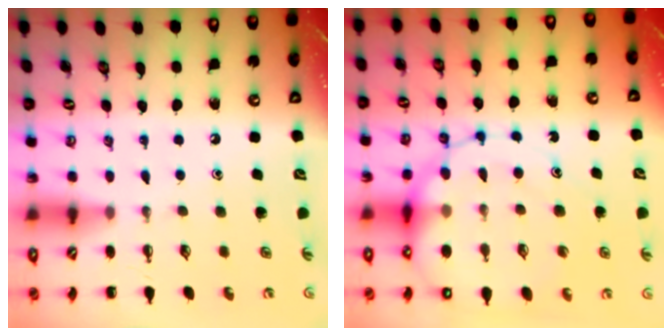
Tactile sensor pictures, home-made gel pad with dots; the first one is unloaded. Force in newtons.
{"total": 18.5, "press": 18.1, "slide": 3.5}